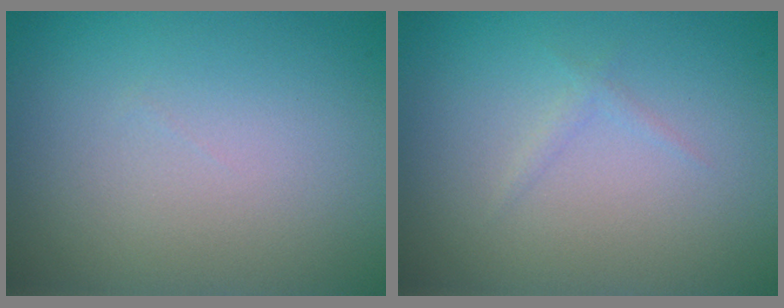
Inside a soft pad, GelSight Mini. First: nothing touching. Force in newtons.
{"total": 0.6, "press": 0.6, "slide": 0.0}